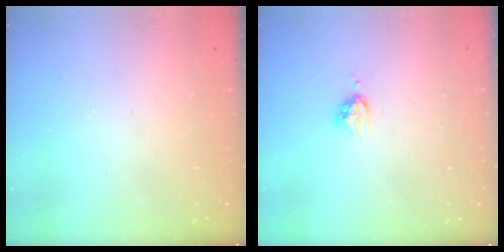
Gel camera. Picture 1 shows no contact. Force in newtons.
{"total": 3.7, "press": 3.7, "slide": 0.5}